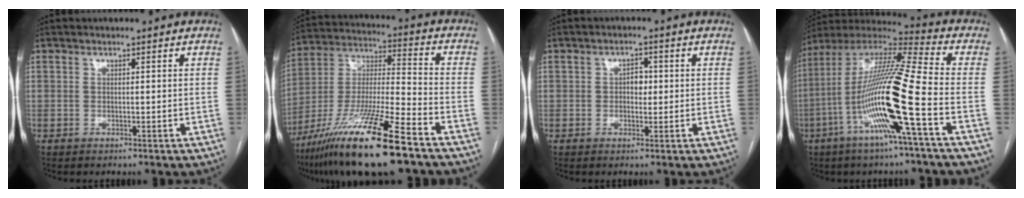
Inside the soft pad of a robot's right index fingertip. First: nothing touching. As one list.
[{"total": 20.4, "force": [-13.4, 1.3, 15.4], "torque": [-0.304, -0.040, -0.242]}, {"total": 2.4, "force": [0.1, 1.6, 1.8], "torque": [-0.023, 0.006, 0.001]}, {"total": 19.1, "force": [-6.0, -0.5, 18.1], "torque": [-0.360, -0.006, -0.125]}]